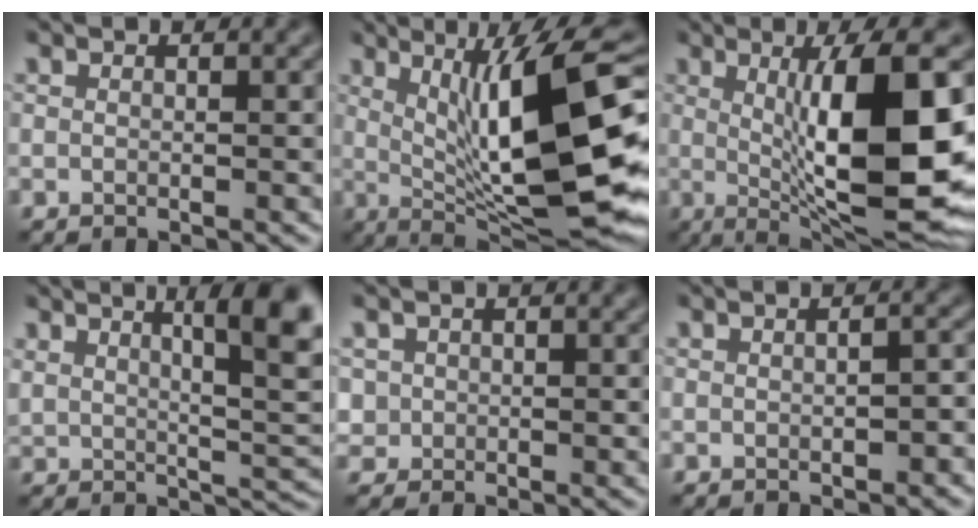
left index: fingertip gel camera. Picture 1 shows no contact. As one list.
[{"total": 14.8, "force": [1.7, 3.8, 14.2], "torque": [-0.197, 0.000, 0.034]}, {"total": 12.2, "force": [0.5, 2.9, 11.9], "torque": [-0.170, -0.009, 0.019]}, {"total": 8.5, "force": [4.2, 2.6, 7.0], "torque": [-0.080, 0.011, 0.066]}, {"total": 1.2, "force": [-0.1, 1.2, 0.0], "torque": [0.004, -0.007, 0.002]}, {"total": 2.4, "force": [-0.4, 0.9, 2.2], "torque": [-0.028, 0.002, 0.008]}]